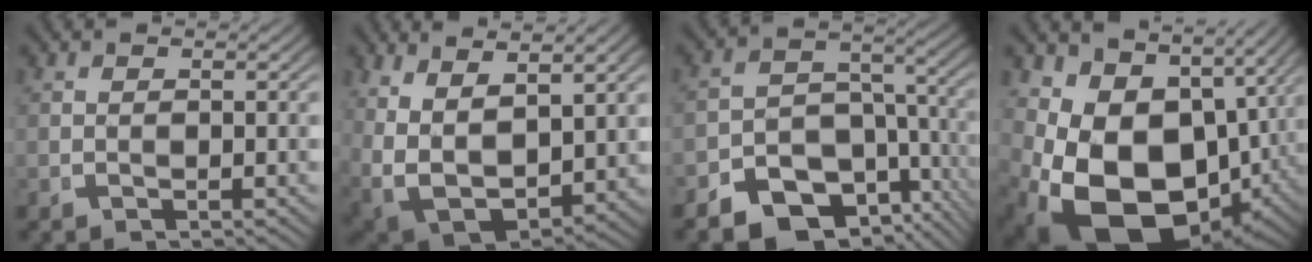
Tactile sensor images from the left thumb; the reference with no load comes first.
{"total": 10.9, "force": [-0.9, 8.3, 7.1], "torque": [-0.193, -0.064, 0.010]}
{"total": 10.3, "force": [-5.4, 6.9, 5.4], "torque": [-0.085, -0.035, -0.082]}
{"total": 16.5, "force": [-1.7, 11.3, 11.9], "torque": [-0.245, -0.071, 0.006]}